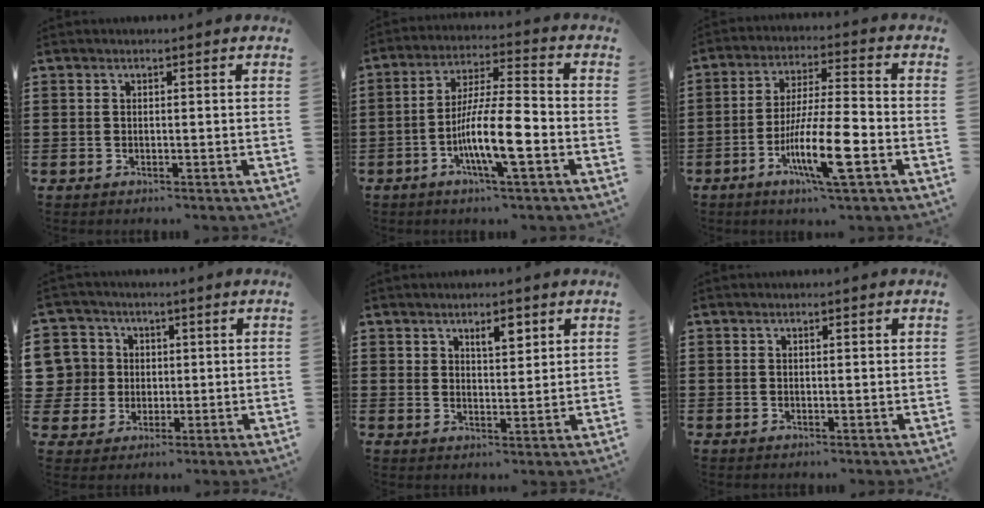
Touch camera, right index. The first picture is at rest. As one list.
[{"total": 10.6, "force": [-3.5, 1.8, 9.9], "torque": [-0.187, -0.005, -0.066]}, {"total": 11.7, "force": [-4.5, 1.9, 10.7], "torque": [-0.212, -0.010, -0.087]}, {"total": 7.1, "force": [0.9, 6.9, 1.0], "torque": [-0.066, 0.015, 0.017]}, {"total": 4.1, "force": [2.7, 1.8, 2.5], "torque": [-0.039, 0.001, 0.043]}, {"total": 0.6, "force": [0.3, 0.1, 0.5], "torque": [-0.011, 0.001, 0.005]}]